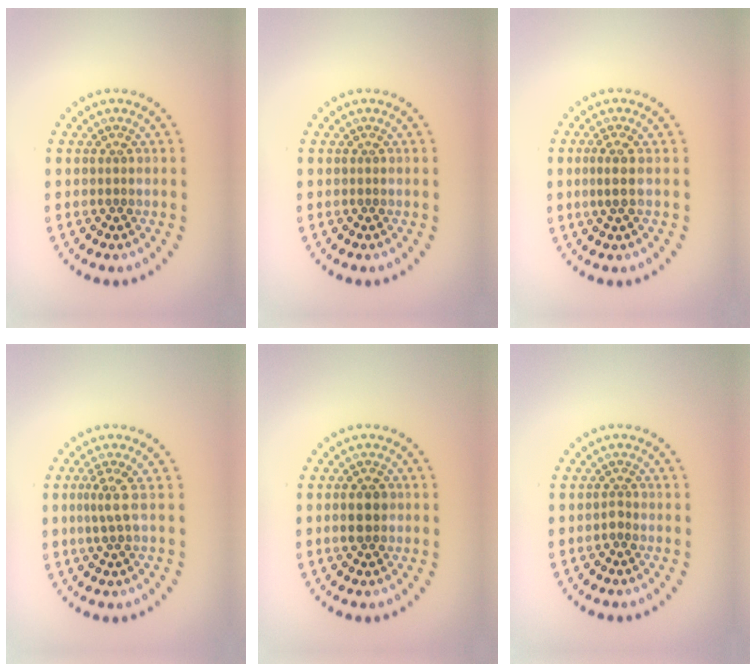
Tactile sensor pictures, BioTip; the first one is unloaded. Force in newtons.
{"total": 0.0}
{"total": 1.7, "press": 1.3, "slide": 1.2}
{"total": 2.1, "press": 1.4, "slide": 1.5}
{"total": 2.1, "press": 2.1, "slide": 0.1}
{"total": 0.8, "press": 0.5, "slide": 0.6}